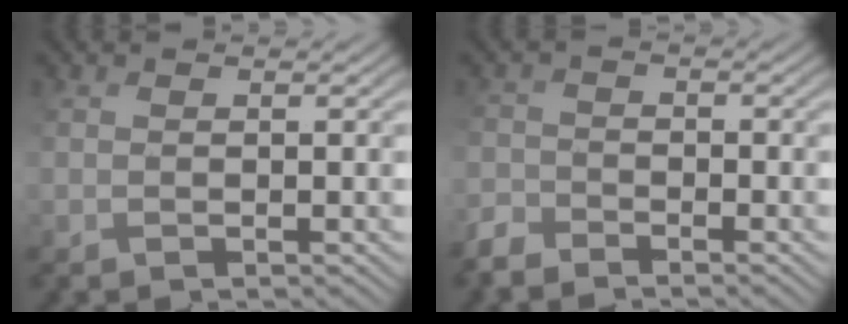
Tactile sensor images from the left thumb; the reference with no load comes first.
{"total": 3.1, "force": [-2.9, 0.9, -0.1], "torque": [-0.002, -0.011, -0.067]}